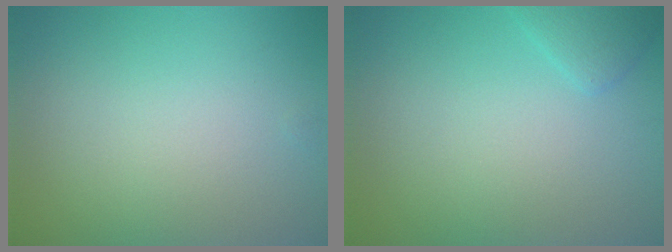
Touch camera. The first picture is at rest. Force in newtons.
{"total": 1.4, "press": 1.4, "slide": 0.1}